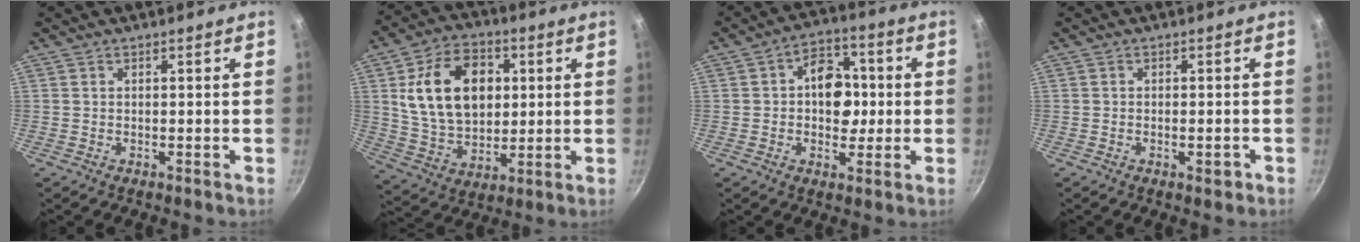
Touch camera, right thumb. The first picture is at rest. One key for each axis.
{"total": 18.4, "fx": 3.7, "fy": 12.8, "fz": 12.7, "tx": -0.191, "ty": -0.002, "tz": 0.069}
{"total": 10.1, "fx": 0.4, "fy": 7.5, "fz": 6.8, "tx": -0.051, "ty": 0.013, "tz": -0.004}
{"total": 2.2, "fx": -1.0, "fy": 0.9, "fz": 1.7, "tx": -0.022, "ty": 0.007, "tz": -0.014}